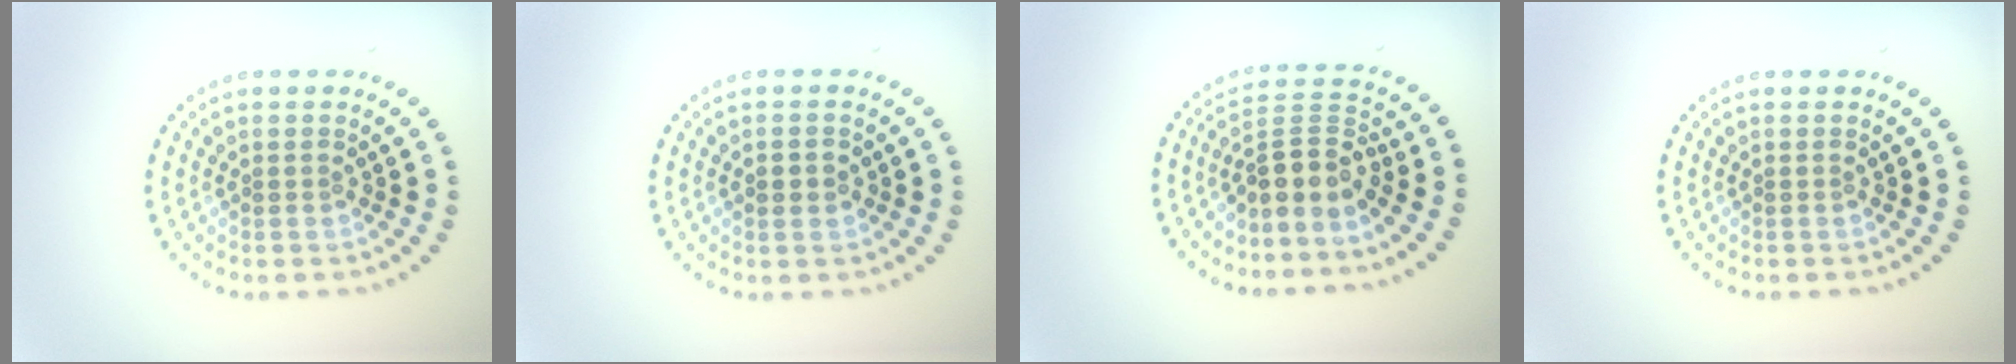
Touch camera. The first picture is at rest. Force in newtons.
{"total": 2.0, "press": 1.9, "slide": 0.3}
{"total": 3.5, "press": 2.6, "slide": 2.4}
{"total": 0.0}